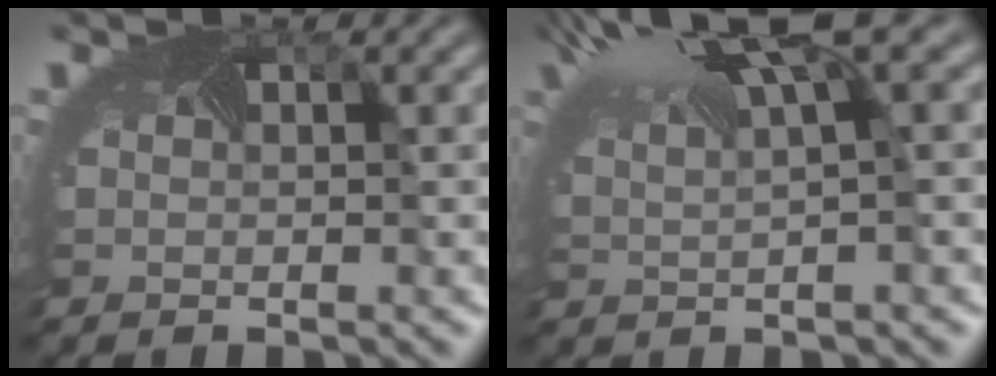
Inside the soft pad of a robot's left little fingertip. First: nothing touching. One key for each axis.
{"total": 7.0, "fx": 3.9, "fy": 1.6, "fz": 5.6, "tx": -0.124, "ty": 0.010, "tz": 0.081}